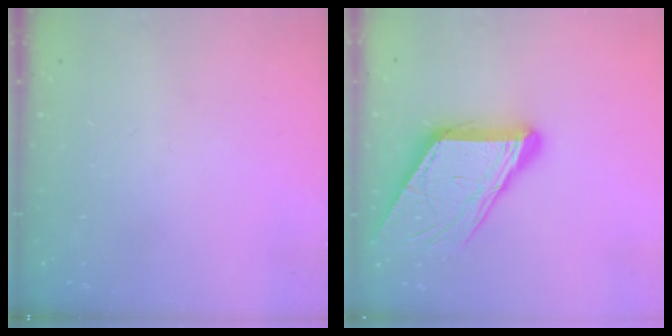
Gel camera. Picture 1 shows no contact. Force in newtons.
{"total": 14.0, "press": 13.9, "slide": 1.9}